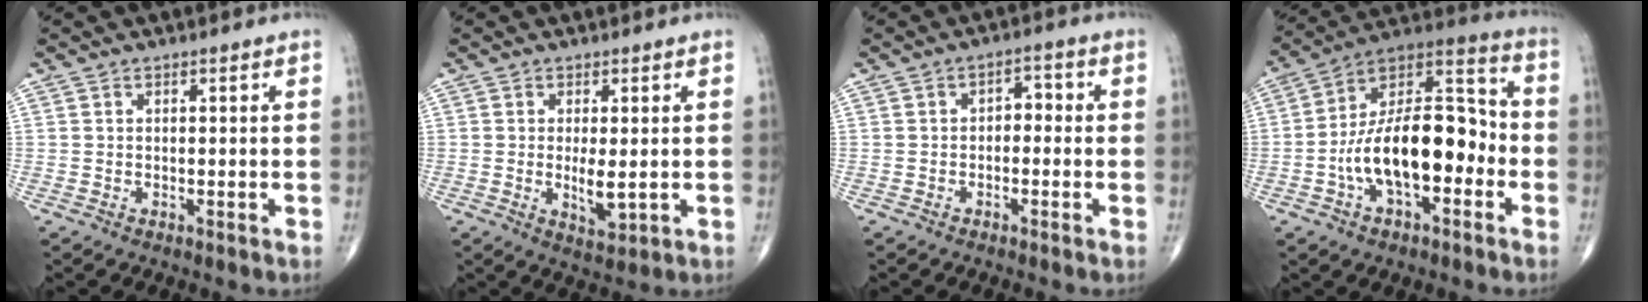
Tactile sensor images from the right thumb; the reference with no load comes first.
{"total": 4.4, "force": [-0.2, 1.6, 4.1], "torque": [-0.068, -0.014, 0.002]}
{"total": 3.0, "force": [-0.5, 1.9, 2.2], "torque": [-0.017, 0.017, -0.018]}
{"total": 19.9, "force": [-4.3, 10.0, 16.7], "torque": [-0.262, 0.051, -0.079]}